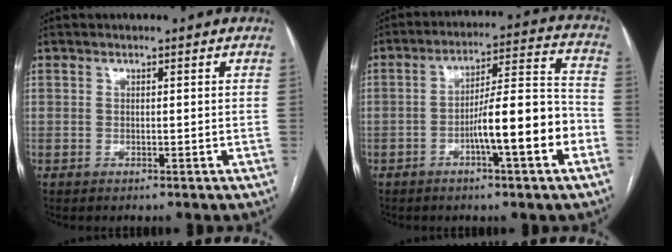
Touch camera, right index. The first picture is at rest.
{"total": 12.0, "force": [-4.3, 1.0, 11.1], "torque": [-0.174, 0.017, -0.065]}